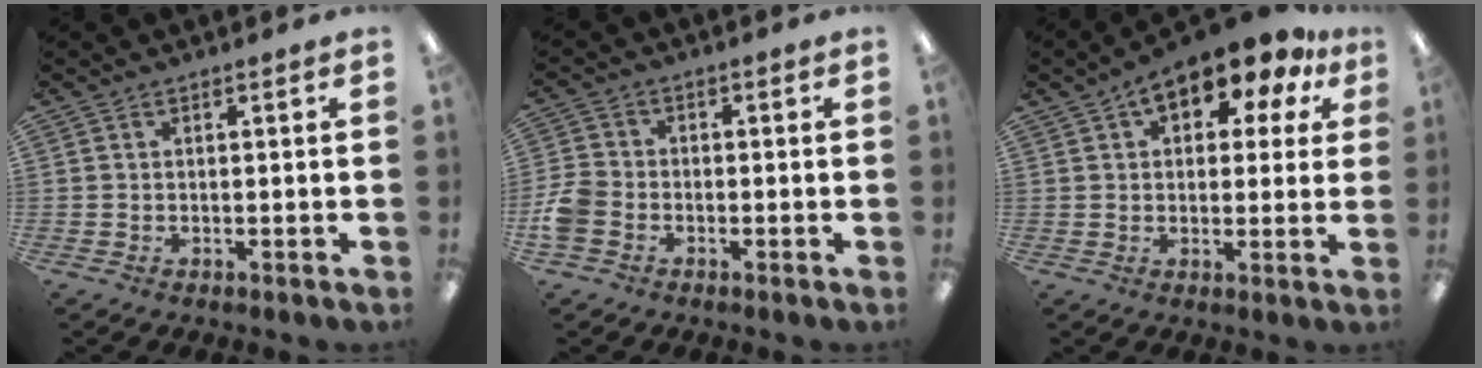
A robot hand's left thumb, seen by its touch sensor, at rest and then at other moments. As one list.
[{"total": 5.7, "force": [-2.4, 4.4, 2.7], "torque": [-0.054, 0.016, -0.040]}, {"total": 11.1, "force": [7.2, 5.3, 6.6], "torque": [-0.093, -0.037, 0.123]}]